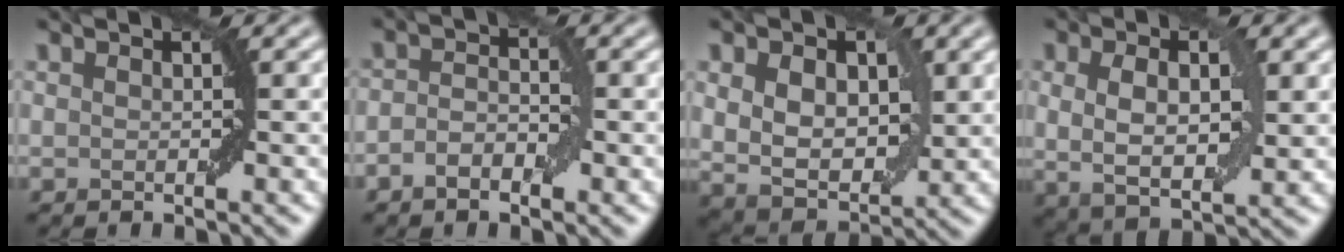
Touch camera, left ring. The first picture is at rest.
{"total": 2.3, "force": [-1.0, 1.2, 1.6], "torque": [-0.031, 0.002, -0.020]}
{"total": 6.6, "force": [1.2, 4.6, 4.6], "torque": [-0.078, -0.008, 0.027]}
{"total": 5.4, "force": [0.9, 2.7, 4.5], "torque": [-0.079, -0.003, 0.019]}